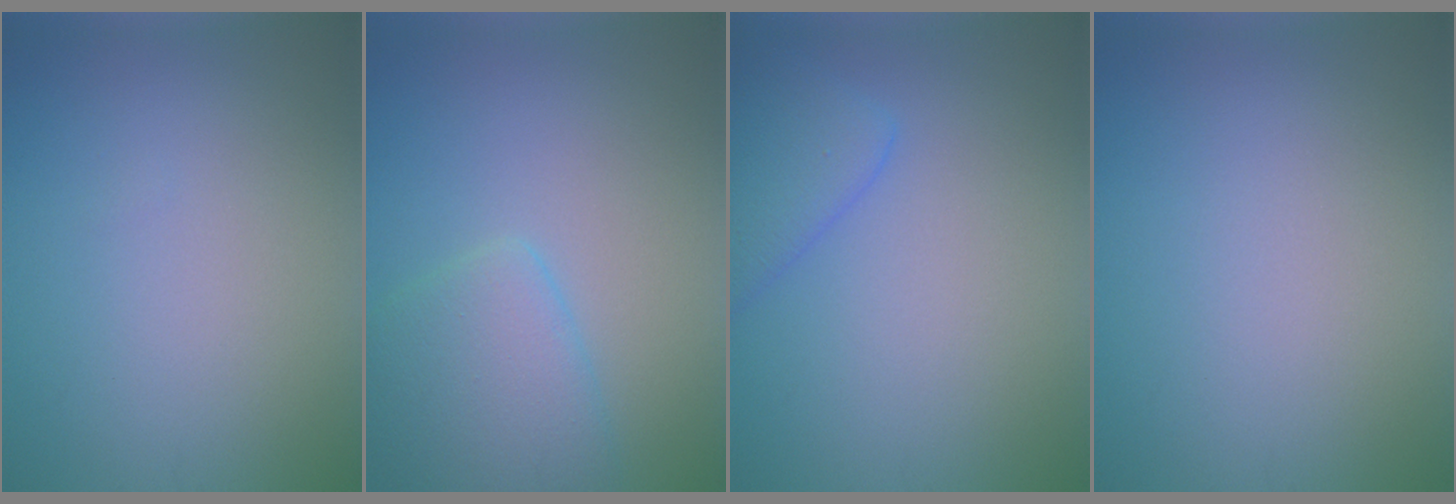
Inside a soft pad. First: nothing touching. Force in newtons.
{"total": 4.2, "press": 4.2, "slide": 0.3}
{"total": 3.5, "press": 3.5, "slide": 0.2}
{"total": 0.0}